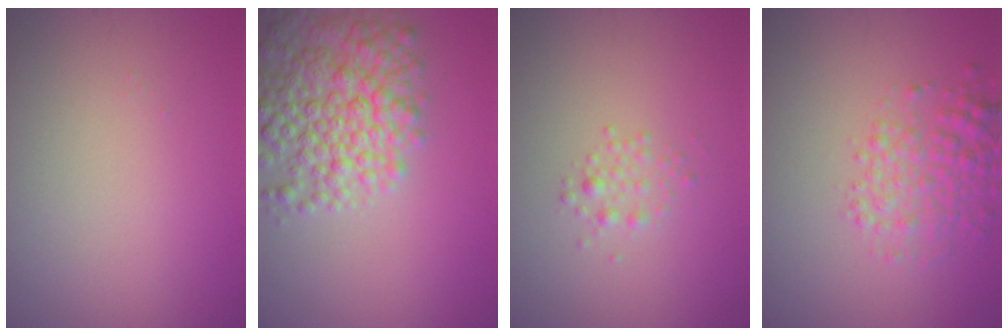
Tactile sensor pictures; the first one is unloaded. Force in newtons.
{"total": 7.1, "press": 7.1, "slide": 0.3}
{"total": 1.2, "press": 1.2, "slide": 0.1}
{"total": 3.7, "press": 3.7, "slide": 0.1}